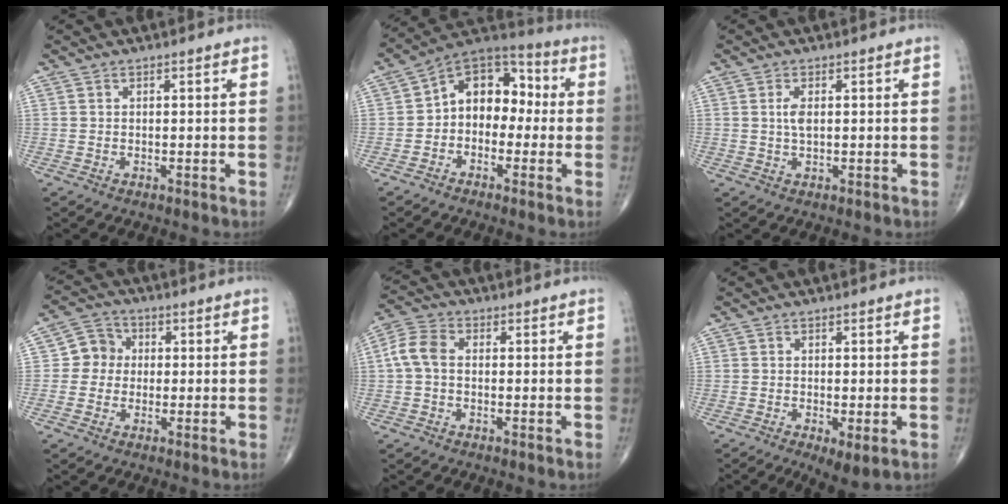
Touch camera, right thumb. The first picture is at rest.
{"total": 11.9, "force": [-0.5, 8.6, 8.2], "torque": [-0.081, 0.047, -0.030]}
{"total": 2.4, "force": [0.4, 1.0, 2.1], "torque": [-0.042, -0.001, 0.007]}
{"total": 5.5, "force": [0.0, 5.2, 2.0], "torque": [-0.007, 0.012, -0.012]}
{"total": 5.6, "force": [-0.1, 3.8, 4.1], "torque": [-0.085, 0.015, -0.011]}
{"total": 4.8, "force": [-1.6, 1.5, 4.2], "torque": [-0.076, -0.014, -0.023]}